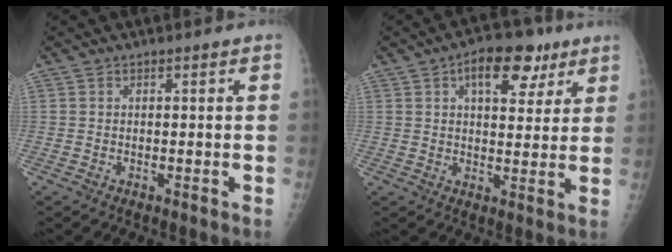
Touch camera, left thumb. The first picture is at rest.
{"total": 10.5, "force": [5.3, 5.6, 7.2], "torque": [-0.067, -0.009, 0.073]}